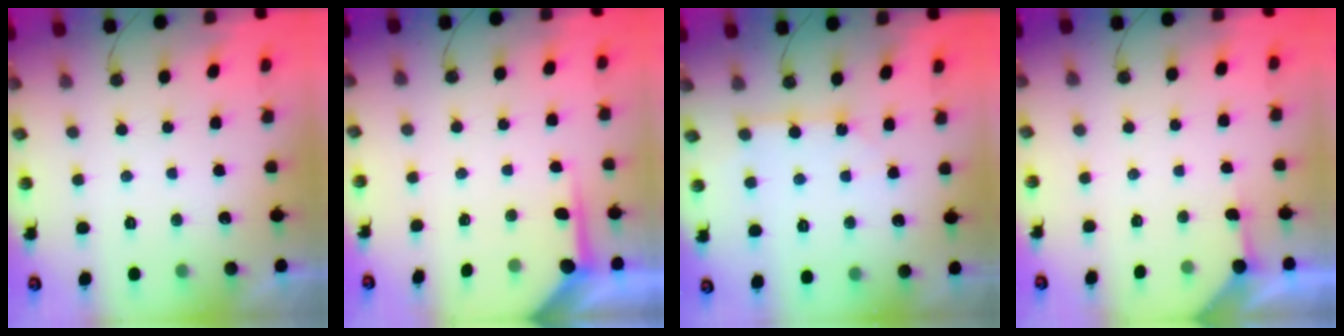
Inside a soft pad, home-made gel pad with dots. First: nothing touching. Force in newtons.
{"total": 4.5, "press": 4.5, "slide": 0.3}
{"total": 4.3, "press": 4.3, "slide": 0.3}
{"total": 2.8, "press": 2.8, "slide": 0.4}